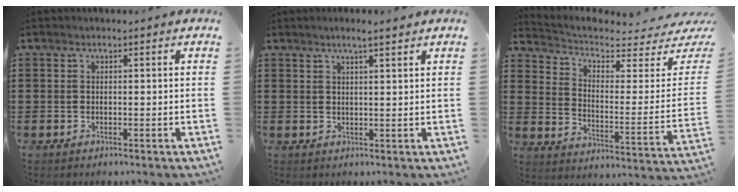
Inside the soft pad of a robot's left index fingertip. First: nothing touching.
{"total": 2.5, "force": [1.9, 0.0, 1.6], "torque": [-0.034, 0.003, 0.034]}
{"total": 4.4, "force": [3.6, 1.4, 2.1], "torque": [-0.065, -0.036, 0.057]}